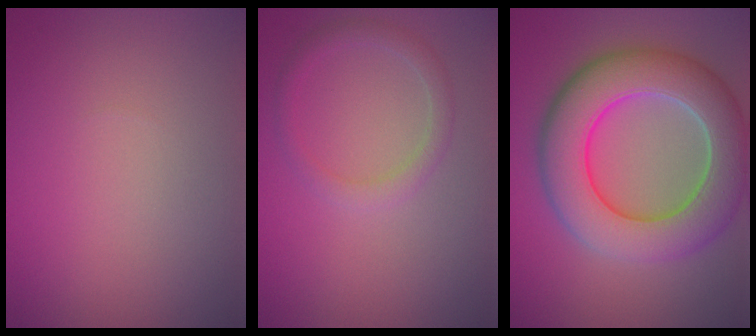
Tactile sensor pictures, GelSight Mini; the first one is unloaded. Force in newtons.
{"total": 1.8, "press": 1.8, "slide": 0.0}
{"total": 9.6, "press": 9.6, "slide": 0.4}